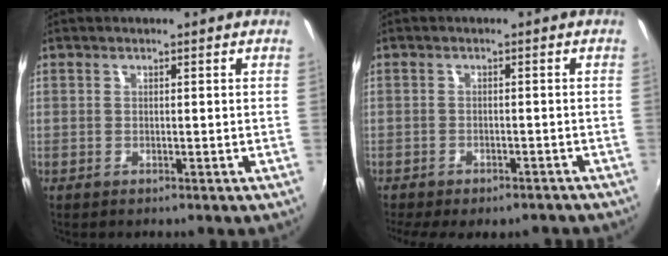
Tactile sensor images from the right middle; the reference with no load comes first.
{"total": 9.5, "force": [-7.7, 3.2, 4.6], "torque": [-0.103, -0.030, -0.106]}